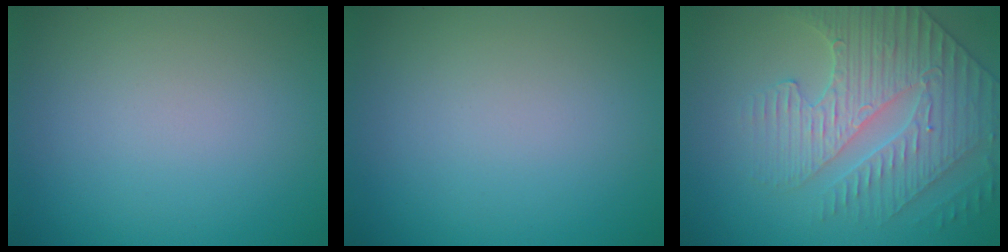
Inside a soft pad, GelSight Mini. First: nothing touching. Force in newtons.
{"total": 0.0}
{"total": 4.5, "press": 4.5, "slide": 0.4}